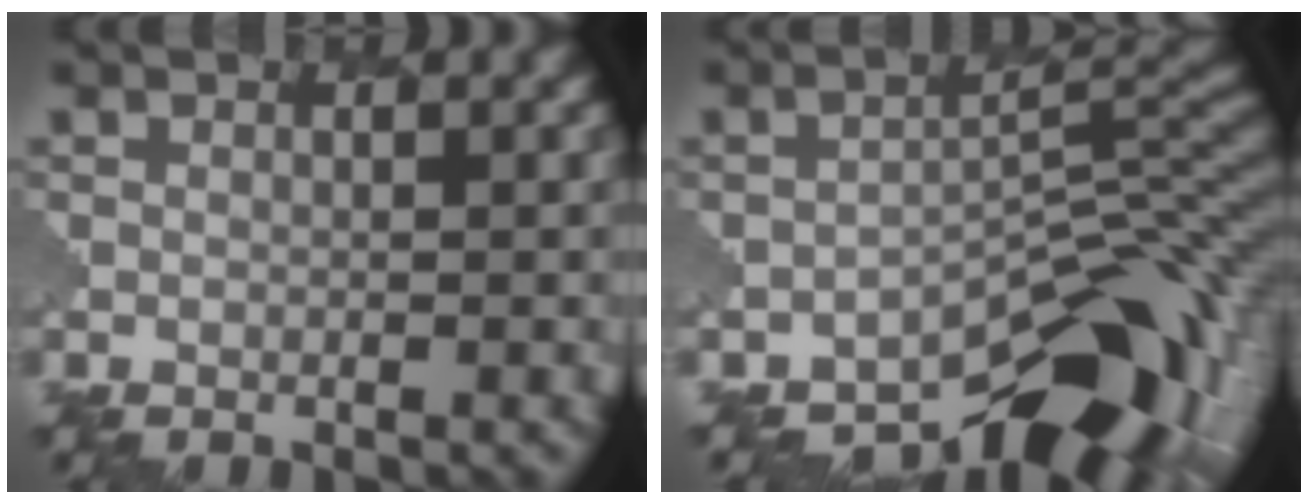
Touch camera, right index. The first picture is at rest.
{"total": 11.5, "force": [-8.2, 4.4, 6.8], "torque": [-0.070, 0.003, -0.136]}